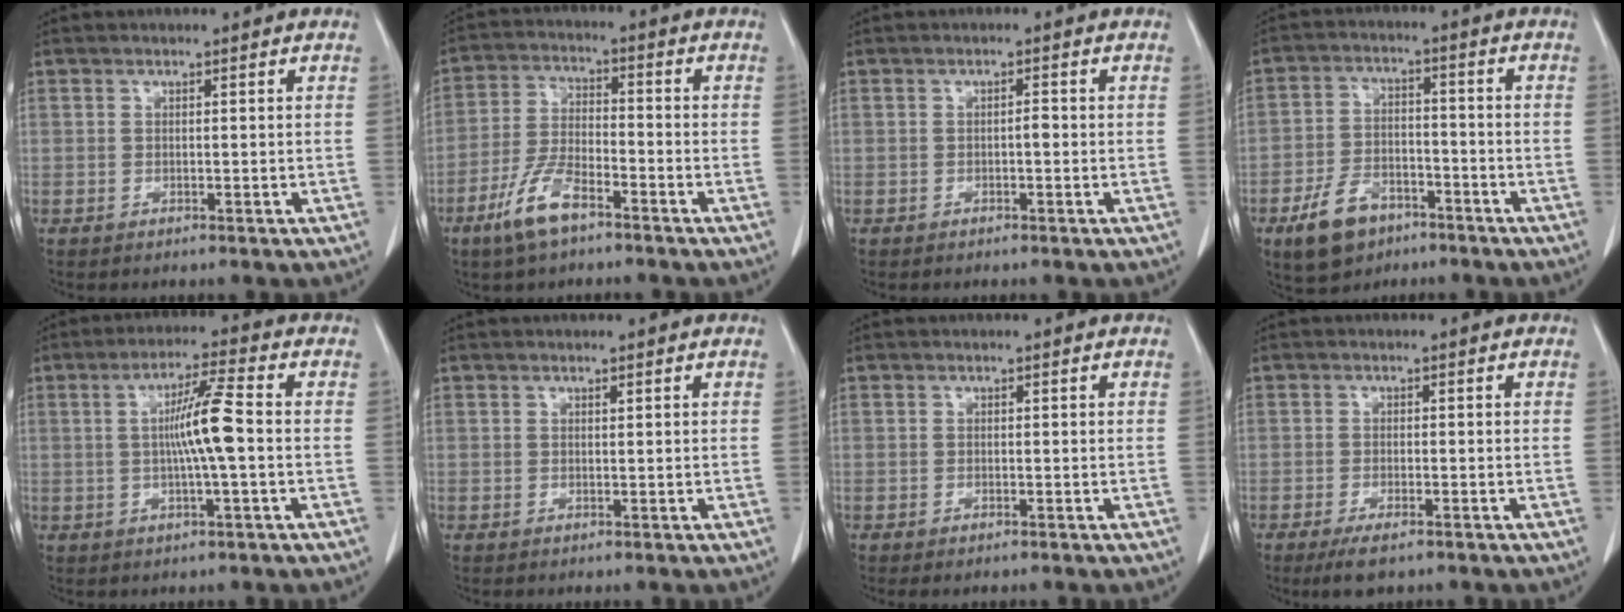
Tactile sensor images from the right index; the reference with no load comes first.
{"total": 8.3, "force": [-5.4, 2.4, 5.8], "torque": [-0.129, -0.006, -0.104]}
{"total": 0.9, "force": [-0.1, 0.2, 0.8], "torque": [-0.009, 0.004, -0.001]}
{"total": 8.8, "force": [-5.4, 5.1, 4.6], "torque": [-0.096, 0.005, -0.091]}
{"total": 7.3, "force": [0.0, -0.3, 7.3], "torque": [-0.128, 0.005, 0.000]}
{"total": 0.0}
{"total": 0.7, "force": [-0.5, 0.2, 0.4], "torque": [-0.008, -0.002, -0.005]}
{"total": 4.0, "force": [-2.8, 1.0, 2.7], "torque": [-0.051, -0.007, -0.044]}